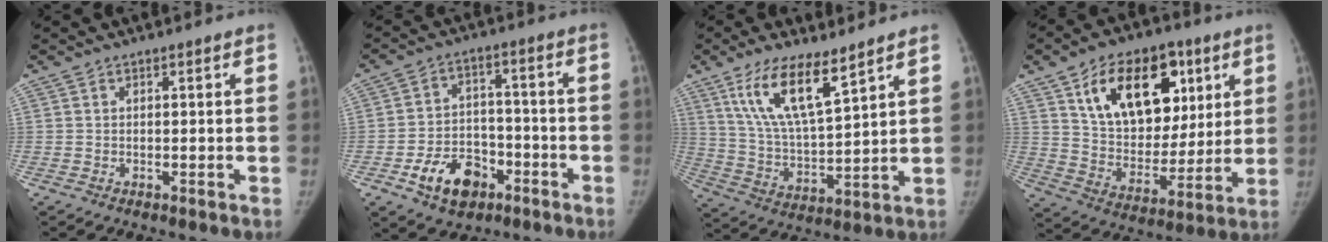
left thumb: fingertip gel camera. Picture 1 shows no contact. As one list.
[{"total": 11.3, "force": [-5.7, 7.8, 5.9], "torque": [-0.066, 0.037, -0.088]}, {"total": 13.5, "force": [8.3, 3.9, 10.0], "torque": [-0.176, -0.042, 0.169]}, {"total": 22.0, "force": [9.2, 13.9, 14.3], "torque": [-0.181, -0.026, 0.156]}]